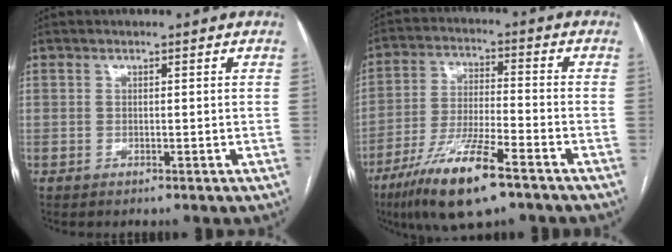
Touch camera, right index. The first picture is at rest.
{"total": 13.4, "force": [-8.3, 2.0, 10.3], "torque": [-0.201, -0.024, -0.146]}